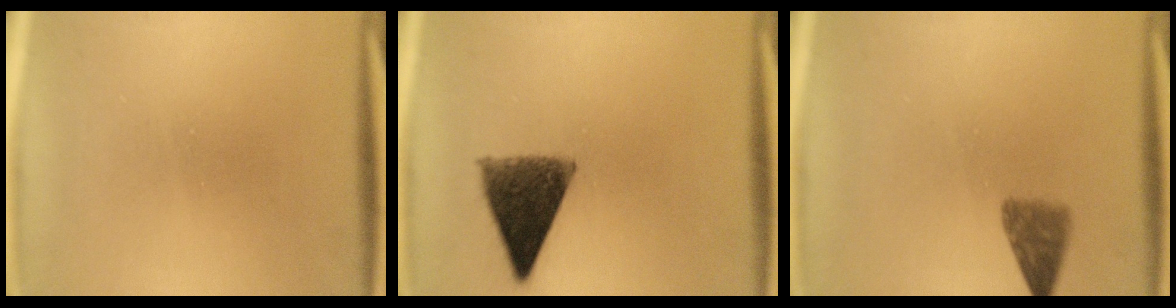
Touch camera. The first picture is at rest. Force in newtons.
{"total": 10.1}
{"total": 3.6}